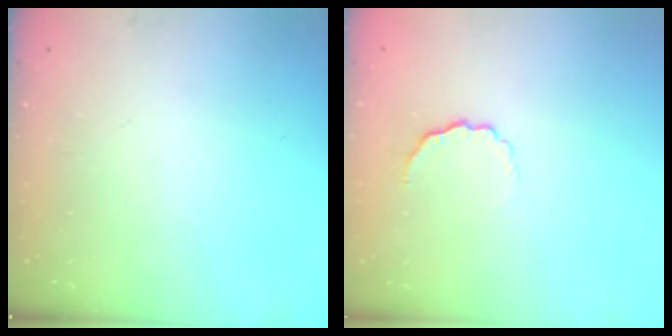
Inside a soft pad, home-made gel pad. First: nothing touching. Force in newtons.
{"total": 4.3, "press": 4.2, "slide": 1.0}